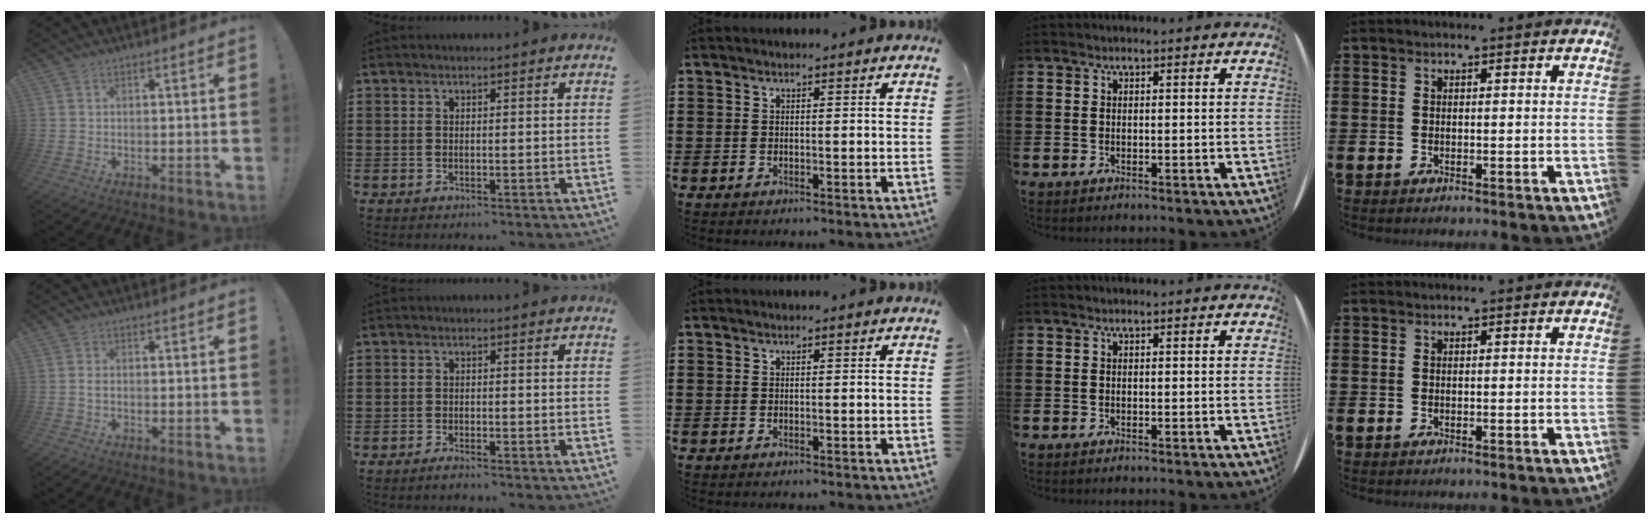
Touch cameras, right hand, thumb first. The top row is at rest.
{"thumb": {"total": 1.0, "force": [-0.2, 0.5, 0.9], "torque": [-0.016, 0.005, -0.004]}, "index": {"total": 1.0, "force": [-0.9, 0.0, 0.3], "torque": [-0.008, -0.003, -0.017]}}